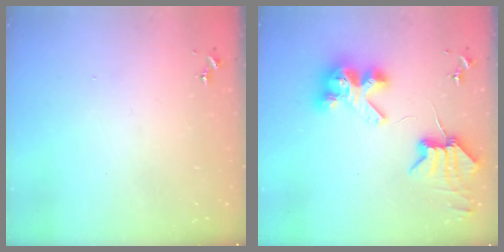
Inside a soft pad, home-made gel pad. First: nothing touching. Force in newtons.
{"total": 9.3, "press": 9.2, "slide": 1.4}